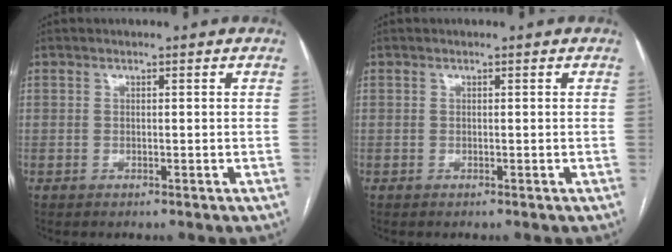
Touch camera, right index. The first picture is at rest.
{"total": 0.0}